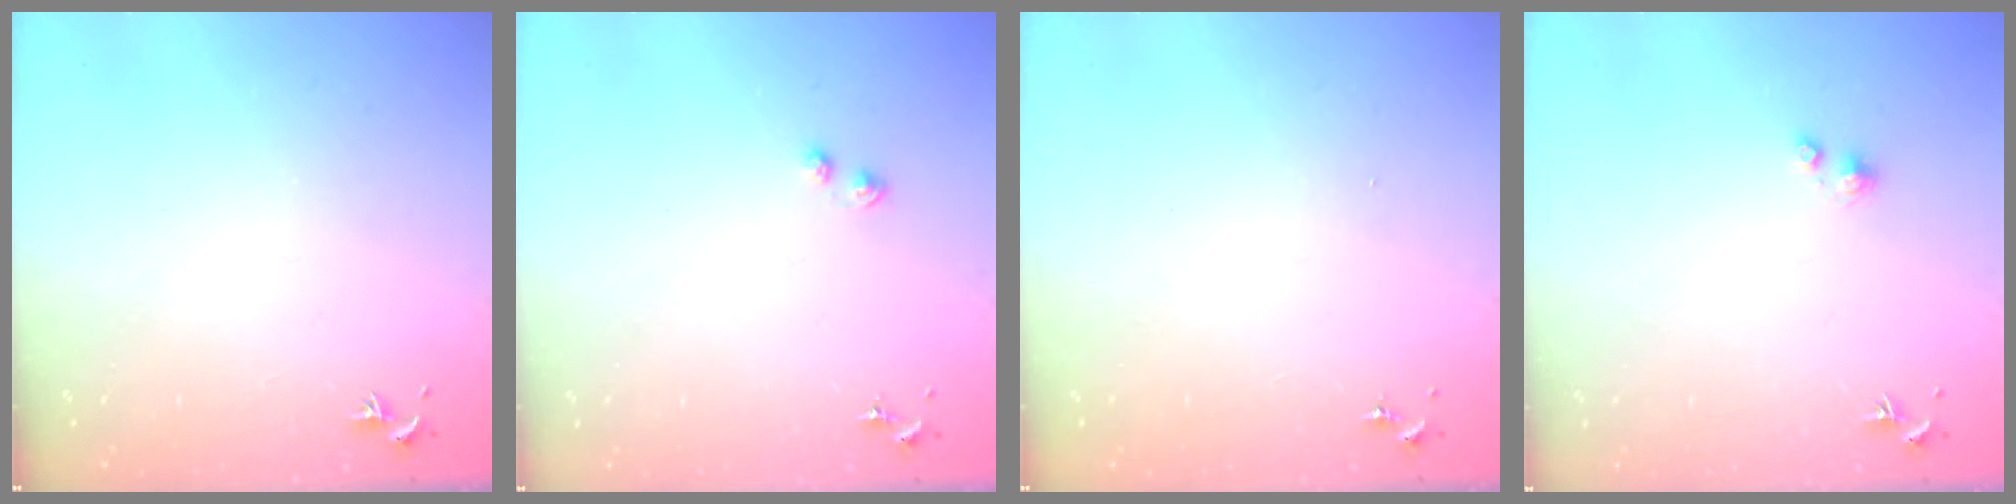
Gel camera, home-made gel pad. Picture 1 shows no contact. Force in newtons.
{"total": 2.2, "press": 2.1, "slide": 0.5}
{"total": 0.0}
{"total": 2.2, "press": 2.2, "slide": 0.2}